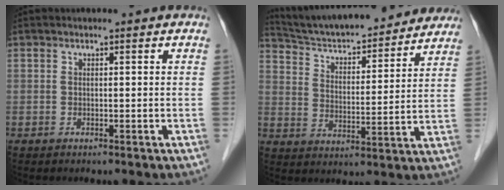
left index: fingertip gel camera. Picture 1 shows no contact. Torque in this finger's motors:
{"motor_torque": [-0.23, -0.80, 0.25, 0.13]}